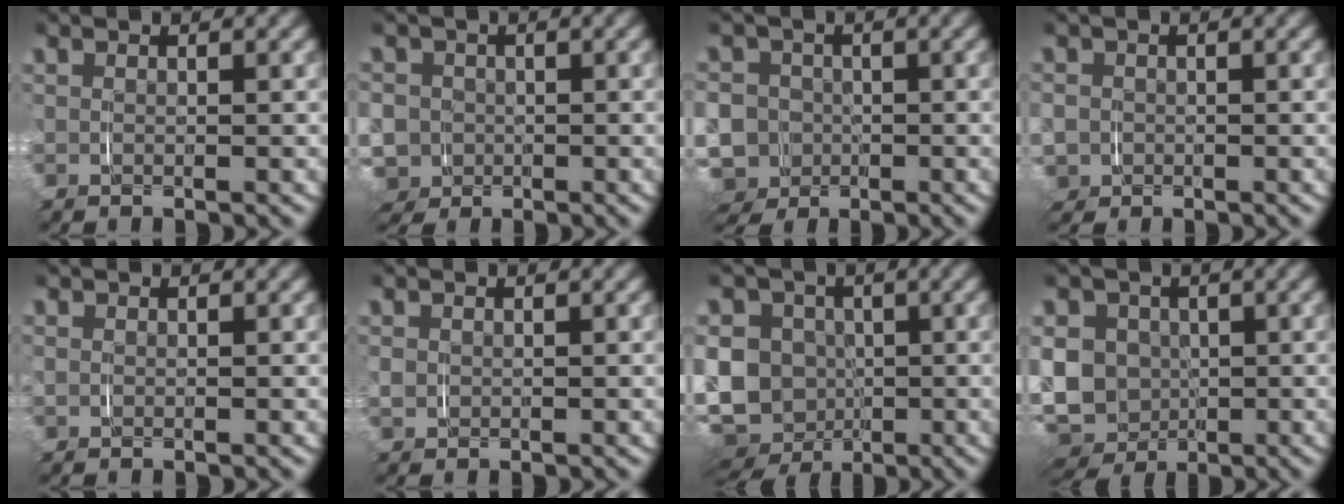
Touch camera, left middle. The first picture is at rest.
{"total": 7.5, "force": [-1.3, 7.1, 2.3], "torque": [-0.070, -0.033, -0.020]}
{"total": 12.5, "force": [-2.8, 11.6, 3.7], "torque": [-0.108, -0.050, -0.049]}
{"total": 4.7, "force": [-1.0, 4.5, 1.1], "torque": [-0.047, -0.022, -0.016]}
{"total": 0.9, "force": [0.0, 0.9, 0.1], "torque": [-0.006, 0.000, -0.001]}
{"total": 1.2, "force": [0.0, 1.2, 0.5], "torque": [-0.020, 0.000, 0.001]}
{"total": 14.9, "force": [-2.3, 13.7, 5.6], "torque": [-0.160, -0.051, -0.040]}
{"total": 12.0, "force": [-1.3, 11.0, 4.5], "torque": [-0.140, -0.045, -0.018]}